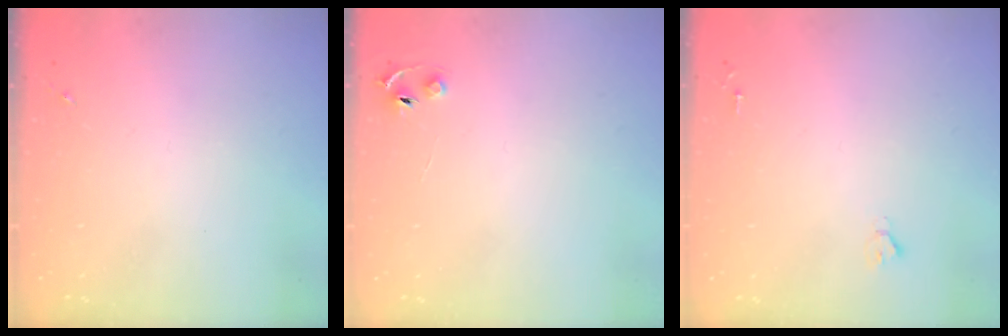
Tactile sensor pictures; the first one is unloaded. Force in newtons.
{"total": 4.0, "press": 3.9, "slide": 0.4}
{"total": 1.9, "press": 1.9, "slide": 0.2}